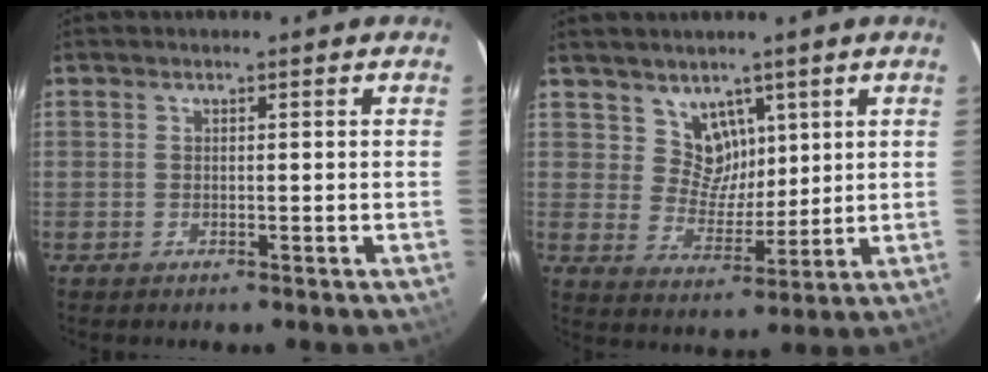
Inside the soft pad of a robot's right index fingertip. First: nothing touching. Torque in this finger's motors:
{"motor_torque": [-0.02, 0.05, 0.00, 0.00]}